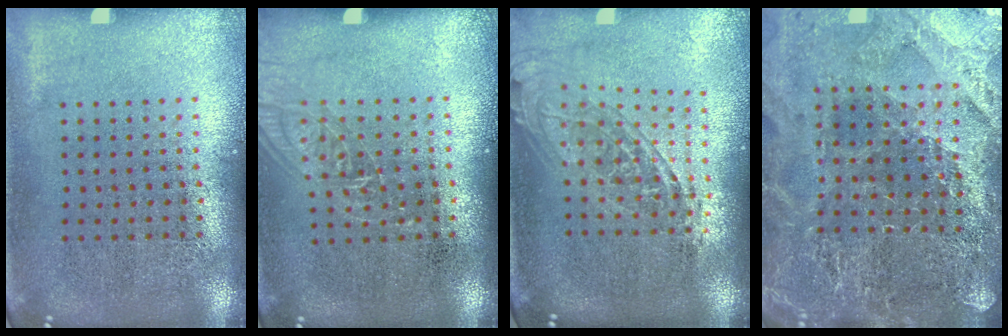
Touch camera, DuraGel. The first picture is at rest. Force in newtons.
{"total": 1.2, "press": 1.1, "slide": 0.4}
{"total": 1.6, "press": 1.3, "slide": 0.9}
{"total": 3.2, "press": 3.2, "slide": 0.6}